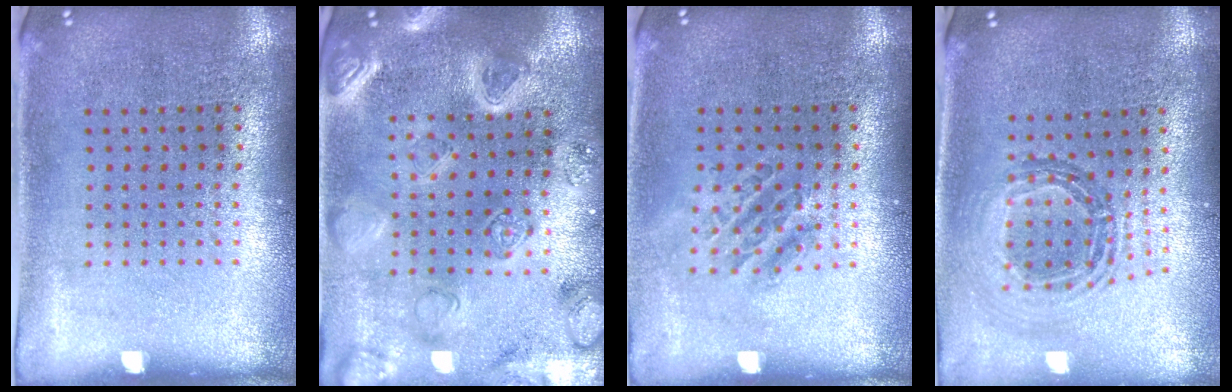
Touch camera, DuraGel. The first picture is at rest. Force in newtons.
{"total": 3.8, "press": 3.4, "slide": 1.6}
{"total": 1.1, "press": 0.9, "slide": 0.5}
{"total": 0.9, "press": 0.9, "slide": 0.2}